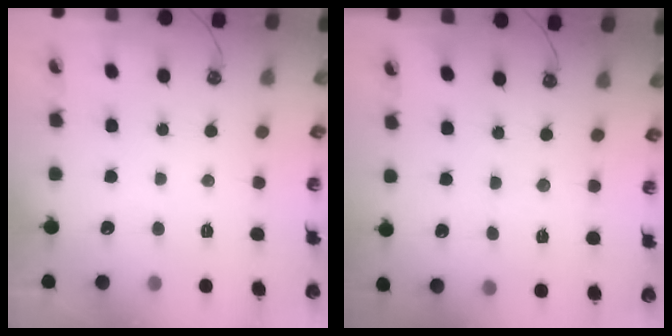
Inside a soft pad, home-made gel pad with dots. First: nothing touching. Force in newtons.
{"total": 2.0, "press": 2.0, "slide": 0.4}